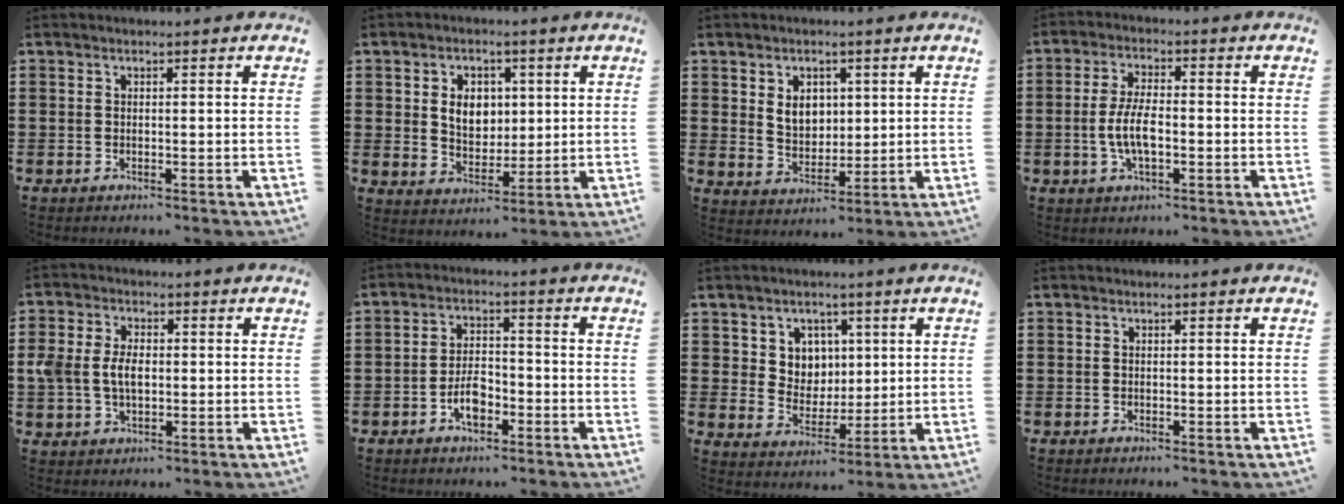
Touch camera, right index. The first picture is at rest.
{"total": 5.8, "force": [1.0, 4.5, 3.6], "torque": [-0.070, 0.007, 0.013]}
{"total": 5.1, "force": [1.9, 4.1, 2.4], "torque": [-0.047, 0.007, 0.031]}
{"total": 6.0, "force": [-1.1, 2.4, 5.4], "torque": [-0.123, -0.002, -0.027]}
{"total": 5.3, "force": [-0.1, 3.5, 4.0], "torque": [-0.103, 0.004, -0.009]}
{"total": 4.9, "force": [-2.3, 2.4, 3.6], "torque": [-0.075, 0.003, -0.046]}
{"total": 5.5, "force": [2.4, 4.9, 0.7], "torque": [-0.035, 0.004, 0.042]}
{"total": 0.0}